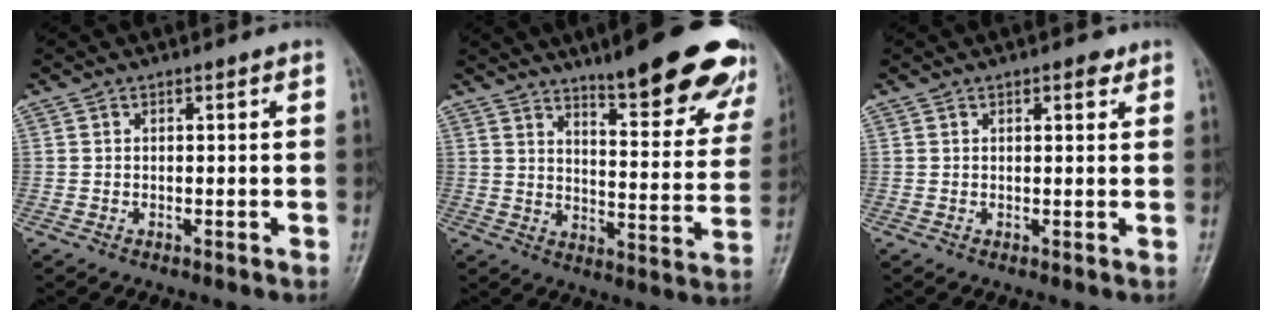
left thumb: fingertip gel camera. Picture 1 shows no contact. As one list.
[{"total": 21.2, "force": [15.1, 4.6, 14.2], "torque": [-0.149, -0.081, 0.199]}, {"total": 2.1, "force": [1.2, 1.0, 1.4], "torque": [-0.012, -0.003, 0.015]}]